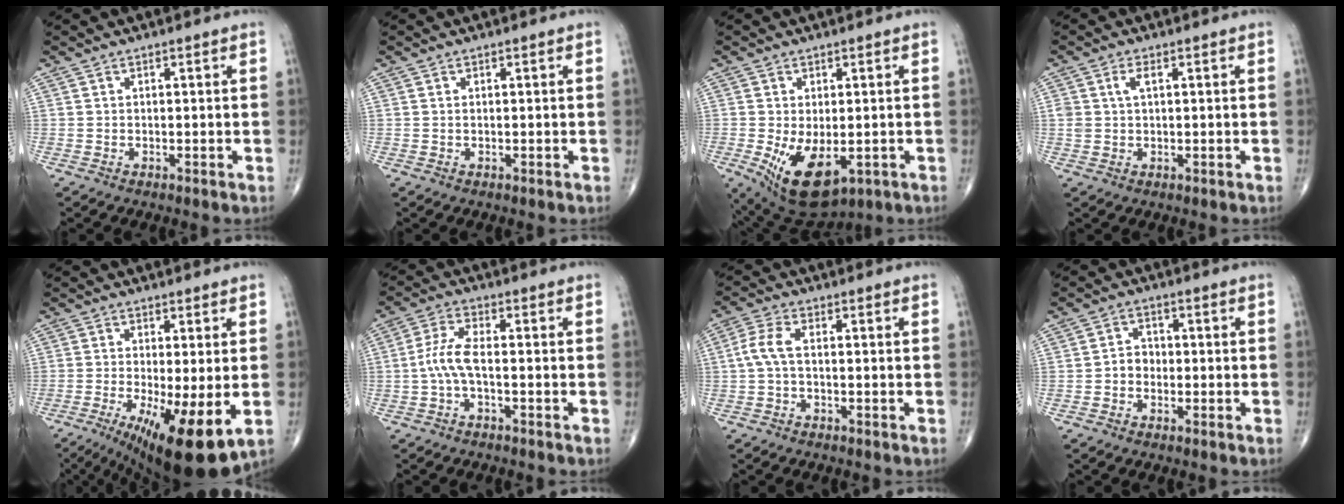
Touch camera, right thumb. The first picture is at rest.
{"total": 0.0}
{"total": 11.0, "force": [-2.9, 5.8, 8.8], "torque": [-0.141, -0.013, -0.026]}
{"total": 2.8, "force": [0.8, 1.5, 2.2], "torque": [-0.050, 0.006, 0.017]}
{"total": 14.0, "force": [-4.1, 3.5, 12.9], "torque": [-0.194, -0.024, -0.052]}
{"total": 4.9, "force": [-0.9, 1.3, 4.7], "torque": [-0.115, 0.015, -0.024]}
{"total": 4.3, "force": [-0.2, 1.8, 3.9], "torque": [-0.098, 0.011, -0.012]}
{"total": 3.0, "force": [-0.8, 2.5, 1.4], "torque": [-0.011, 0.013, -0.020]}